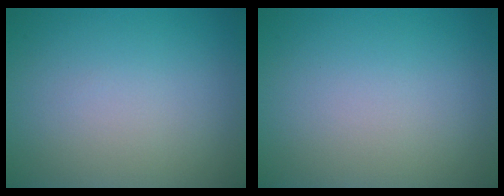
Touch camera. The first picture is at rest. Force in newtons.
{"total": 0.0}